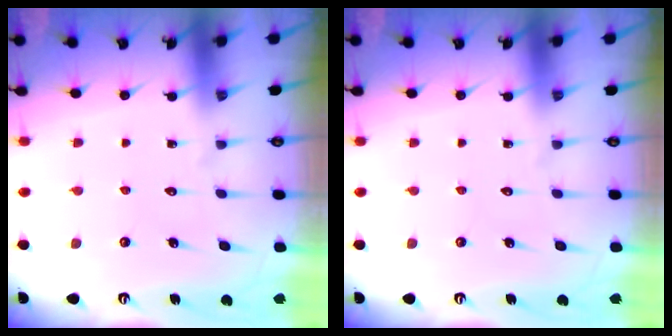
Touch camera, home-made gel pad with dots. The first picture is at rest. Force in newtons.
{"total": 0.0}